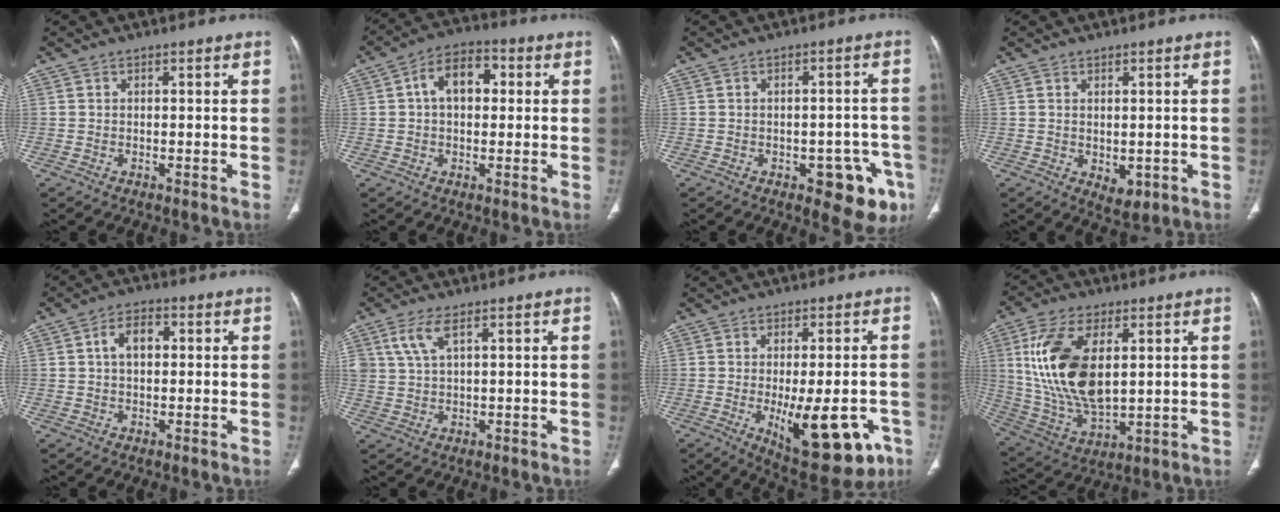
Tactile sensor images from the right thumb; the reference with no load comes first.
{"total": 8.6, "force": [1.4, 5.7, 6.2], "torque": [-0.084, 0.024, 0.015]}
{"total": 9.5, "force": [-4.3, 4.6, 7.0], "torque": [-0.051, 0.018, -0.047]}
{"total": 3.5, "force": [-0.5, 2.2, 2.7], "torque": [-0.029, -0.006, 0.008]}
{"total": 5.0, "force": [0.7, 3.3, 3.8], "torque": [-0.059, 0.015, 0.008]}
{"total": 4.5, "force": [2.2, 1.6, 3.6], "torque": [-0.089, 0.000, 0.052]}
{"total": 16.7, "force": [-5.8, 7.1, 14.0], "torque": [-0.149, -0.001, -0.057]}
{"total": 18.0, "force": [4.0, 9.3, 14.9], "torque": [-0.290, -0.016, 0.086]}